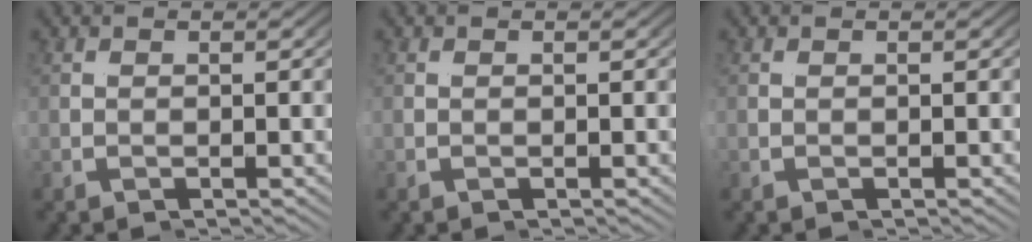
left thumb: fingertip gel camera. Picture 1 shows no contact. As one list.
[{"total": 0.0}, {"total": 0.0}]